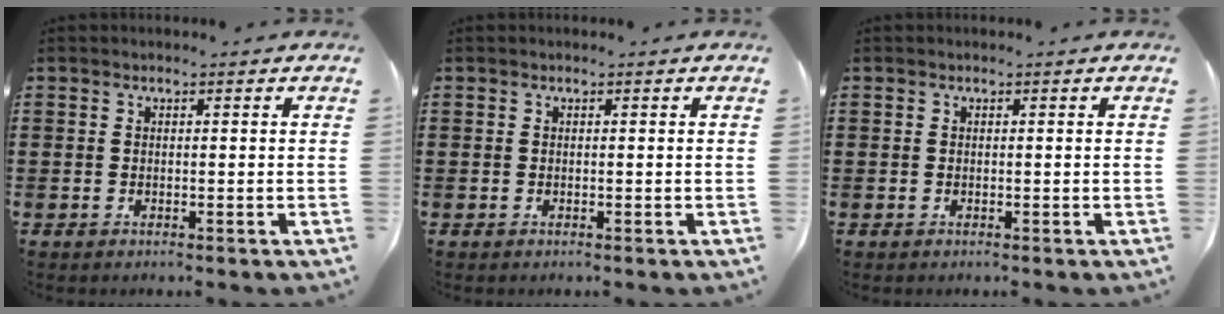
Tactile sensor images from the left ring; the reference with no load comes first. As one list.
[{"total": 0.0}, {"total": 0.0}]